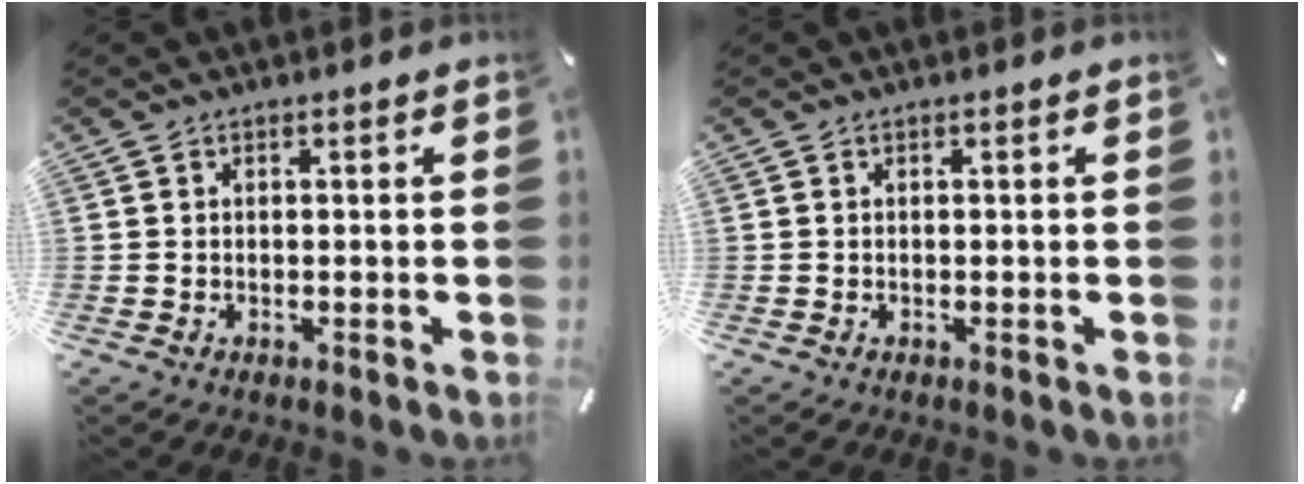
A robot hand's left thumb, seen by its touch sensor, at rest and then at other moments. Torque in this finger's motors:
{"motor_torque": [-0.02, 0.01, -0.04, 0.11, 0.01]}